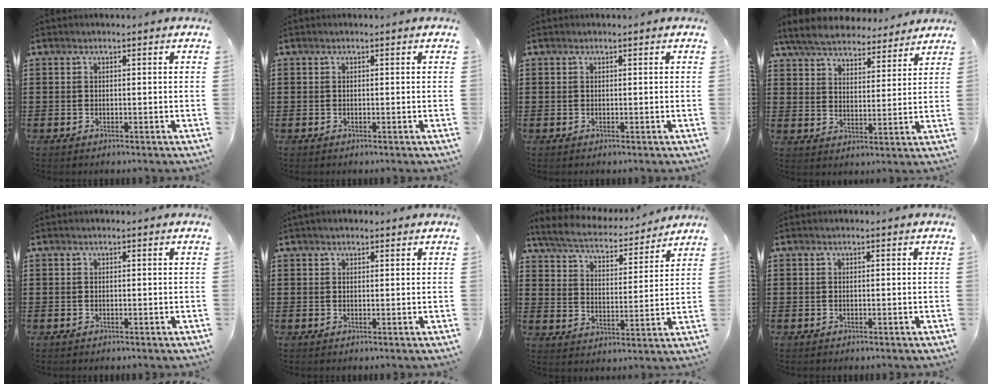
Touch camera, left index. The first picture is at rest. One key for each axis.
{"total": 0.0}
{"total": 0.0}
{"total": 6.3, "fx": 6.0, "fy": 1.1, "fz": 1.5, "tx": -0.058, "ty": -0.028, "tz": 0.107}
{"total": 0.0}
{"total": 1.0, "fx": 0.8, "fy": 0.4, "fz": 0.4, "tx": -0.009, "ty": 0.004, "tz": 0.016}
{"total": 5.4, "fx": 5.1, "fy": 0.5, "fz": 1.6, "tx": -0.058, "ty": -0.035, "tz": 0.083}
{"total": 0.0}